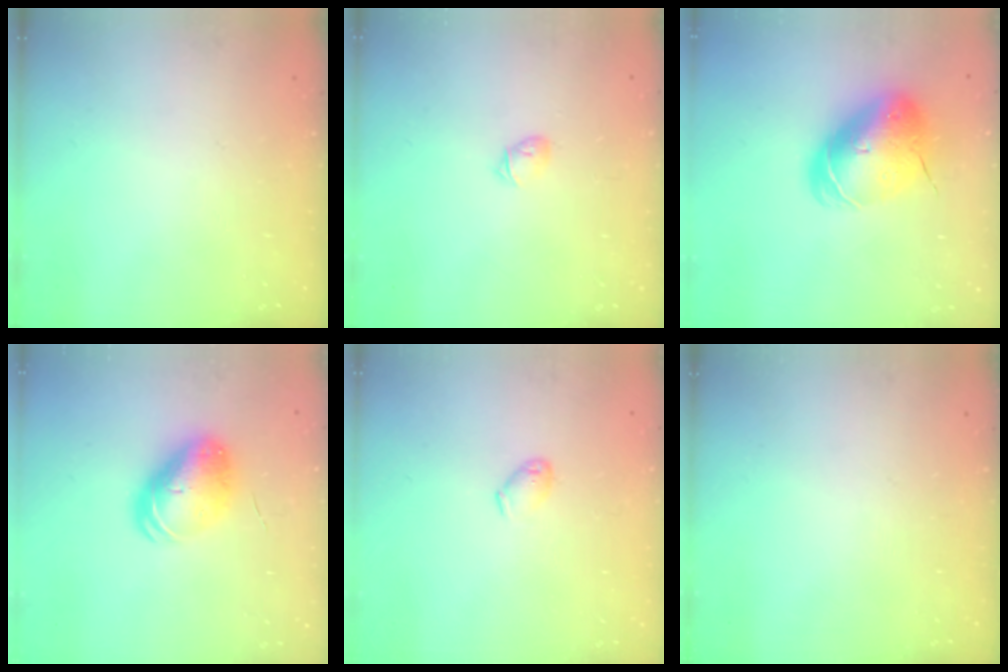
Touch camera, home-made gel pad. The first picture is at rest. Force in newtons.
{"total": 3.2, "press": 3.1, "slide": 0.8}
{"total": 12.1, "press": 11.9, "slide": 2.2}
{"total": 10.8, "press": 10.5, "slide": 2.2}
{"total": 4.5, "press": 4.4, "slide": 0.8}
{"total": 0.0}